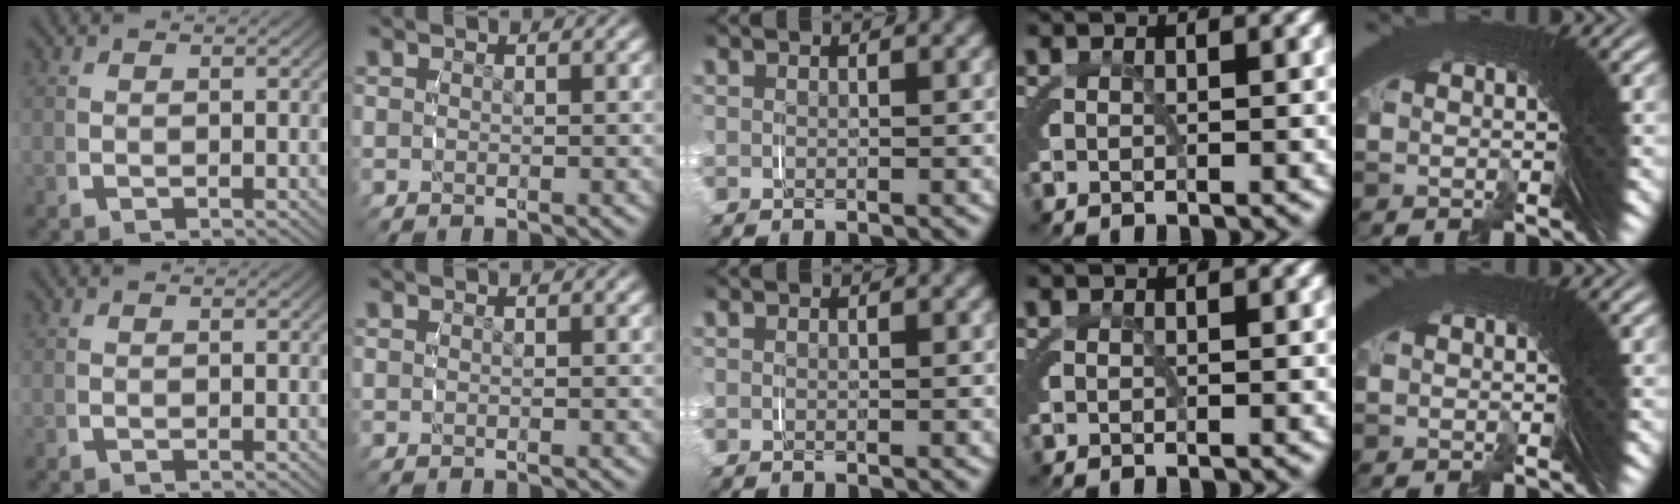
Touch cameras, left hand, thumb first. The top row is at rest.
{}